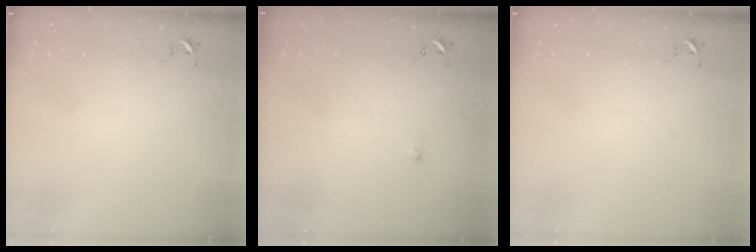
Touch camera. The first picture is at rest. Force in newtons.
{"total": 2.5, "press": 2.5, "slide": 0.5}
{"total": 0.0}